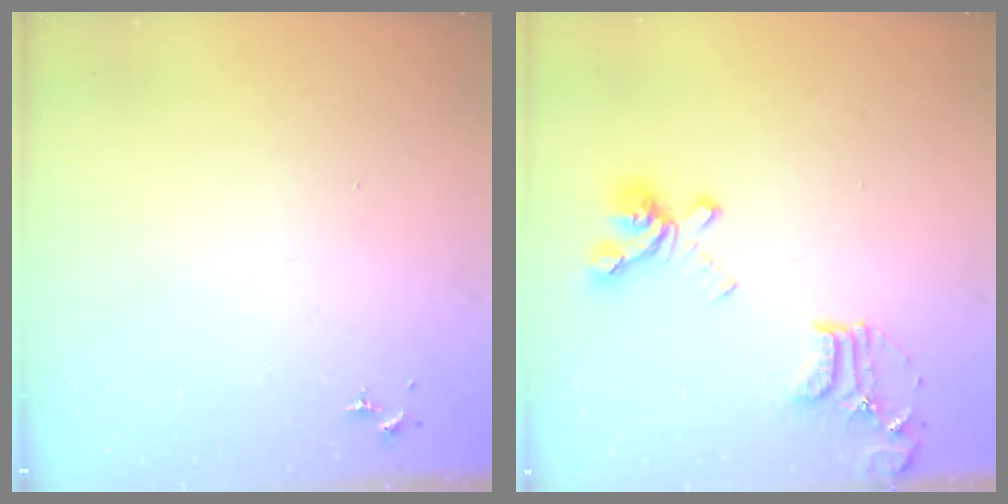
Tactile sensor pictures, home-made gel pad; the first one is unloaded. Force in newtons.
{"total": 18.0, "press": 17.9, "slide": 1.9}